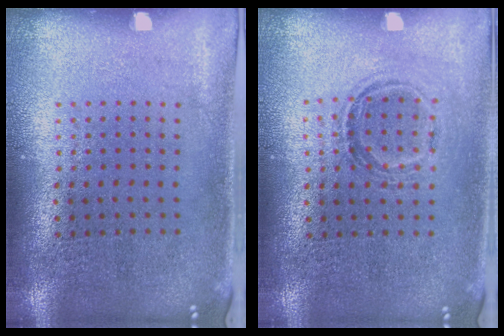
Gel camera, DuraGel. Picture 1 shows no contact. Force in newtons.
{"total": 1.1, "press": 0.9, "slide": 0.6}